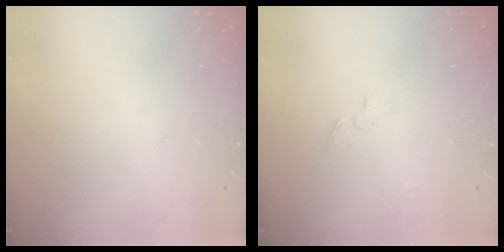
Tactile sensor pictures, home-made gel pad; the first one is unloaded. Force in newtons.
{"total": 3.3, "press": 3.3, "slide": 0.3}